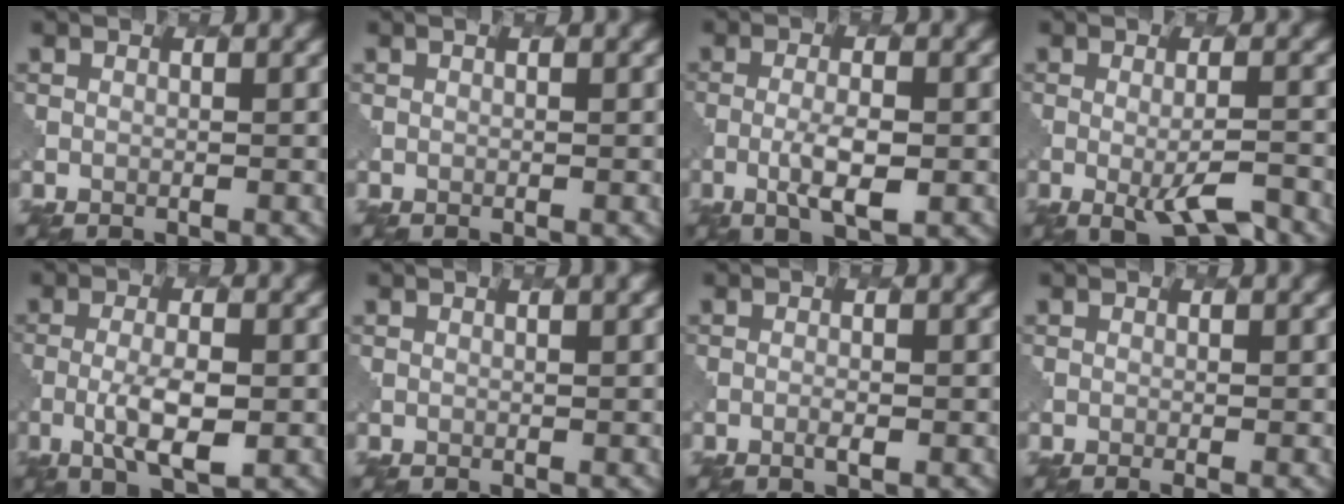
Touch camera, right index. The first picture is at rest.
{"total": 0.0}
{"total": 3.3, "force": [-0.7, 0.9, 3.1], "torque": [-0.062, -0.005, -0.013]}
{"total": 4.0, "force": [-1.5, 0.9, 3.6], "torque": [-0.064, -0.015, -0.018]}
{"total": 4.3, "force": [-0.9, 1.4, 3.9], "torque": [-0.079, -0.007, -0.016]}
{"total": 0.8, "force": [0.3, 0.2, 0.8], "torque": [-0.007, -0.001, 0.004]}
{"total": 0.7, "force": [-0.1, 0.1, 0.7], "torque": [-0.014, 0.000, -0.003]}
{"total": 0.8, "force": [-0.2, 0.3, 0.8], "torque": [-0.004, -0.001, -0.002]}